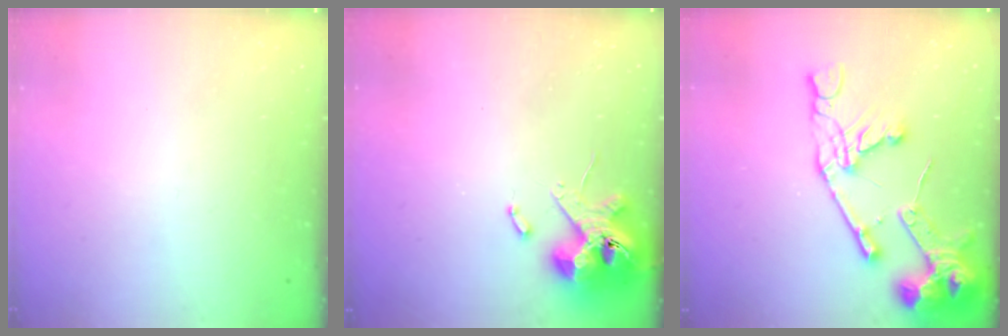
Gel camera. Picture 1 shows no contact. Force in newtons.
{"total": 10.9, "press": 10.7, "slide": 1.7}
{"total": 19.0, "press": 18.9, "slide": 2.0}